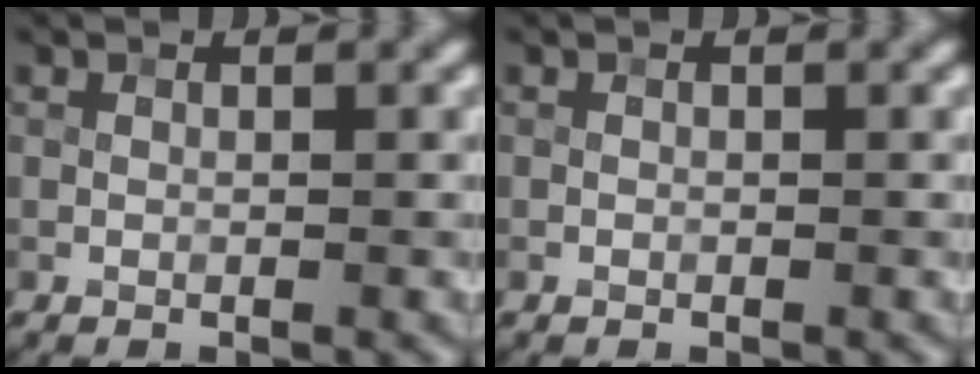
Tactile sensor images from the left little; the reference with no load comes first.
{"total": 0.0}